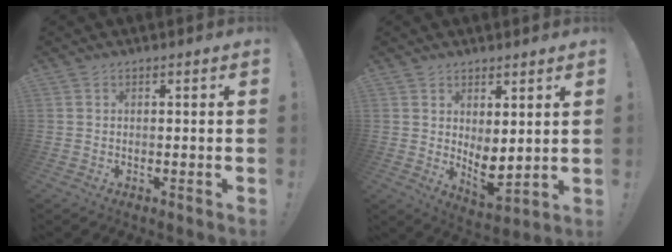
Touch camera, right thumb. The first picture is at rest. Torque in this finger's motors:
{"motor_torque": [-0.19, 0.48, 0.38, 0.46, 0.06]}